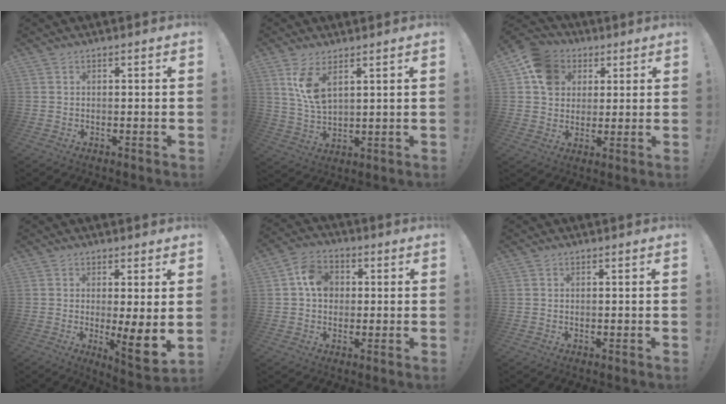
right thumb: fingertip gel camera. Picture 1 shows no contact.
{"total": 9.0, "force": [4.7, 3.9, 6.5], "torque": [-0.117, -0.024, 0.086]}
{"total": 11.1, "force": [4.0, 9.4, 4.4], "torque": [-0.058, -0.011, 0.082]}
{"total": 8.1, "force": [0.0, 0.4, 8.1], "torque": [-0.088, -0.033, -0.001]}
{"total": 9.1, "force": [1.5, 7.5, 4.9], "torque": [-0.069, 0.012, 0.030]}
{"total": 0.0}